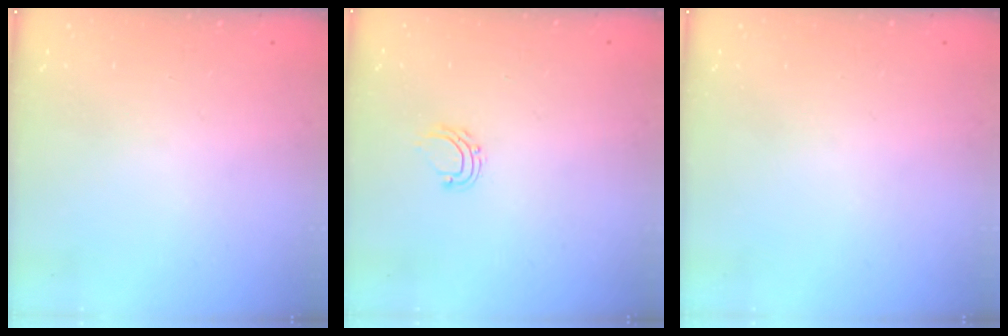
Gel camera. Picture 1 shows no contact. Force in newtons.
{"total": 5.2, "press": 5.2, "slide": 0.4}
{"total": 0.0}